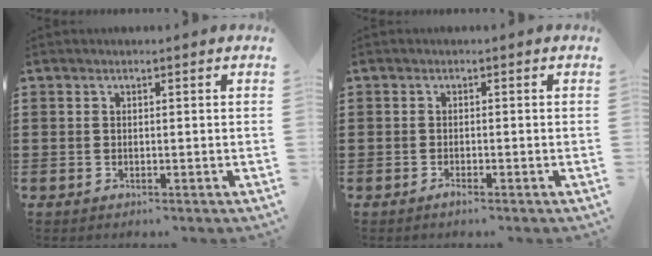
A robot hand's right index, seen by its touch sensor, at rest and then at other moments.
{"total": 0.9, "force": [-0.8, 0.0, 0.3], "torque": [-0.008, -0.005, -0.015]}